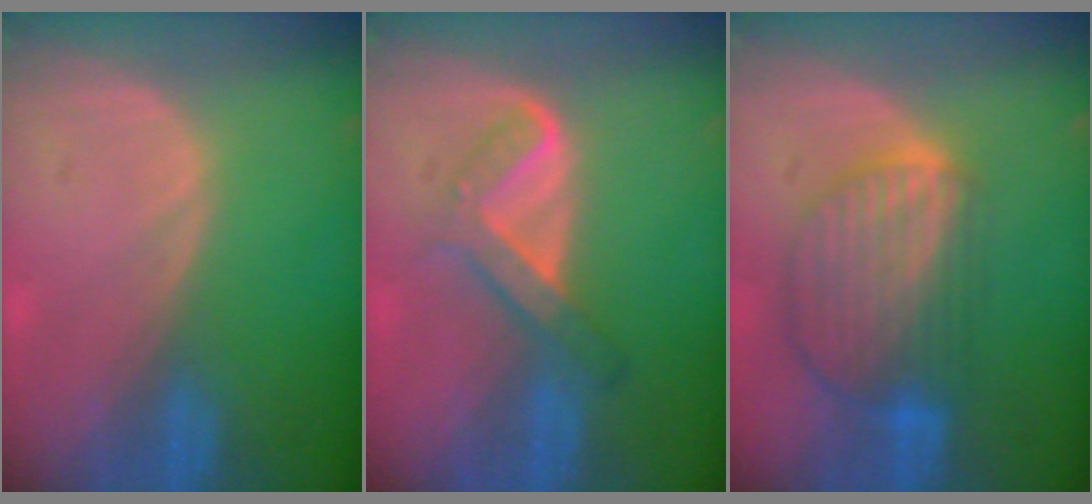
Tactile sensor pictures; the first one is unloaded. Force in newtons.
{"total": 5.2, "press": 5.0, "slide": 1.5}
{"total": 9.0, "press": 7.7, "slide": 4.6}